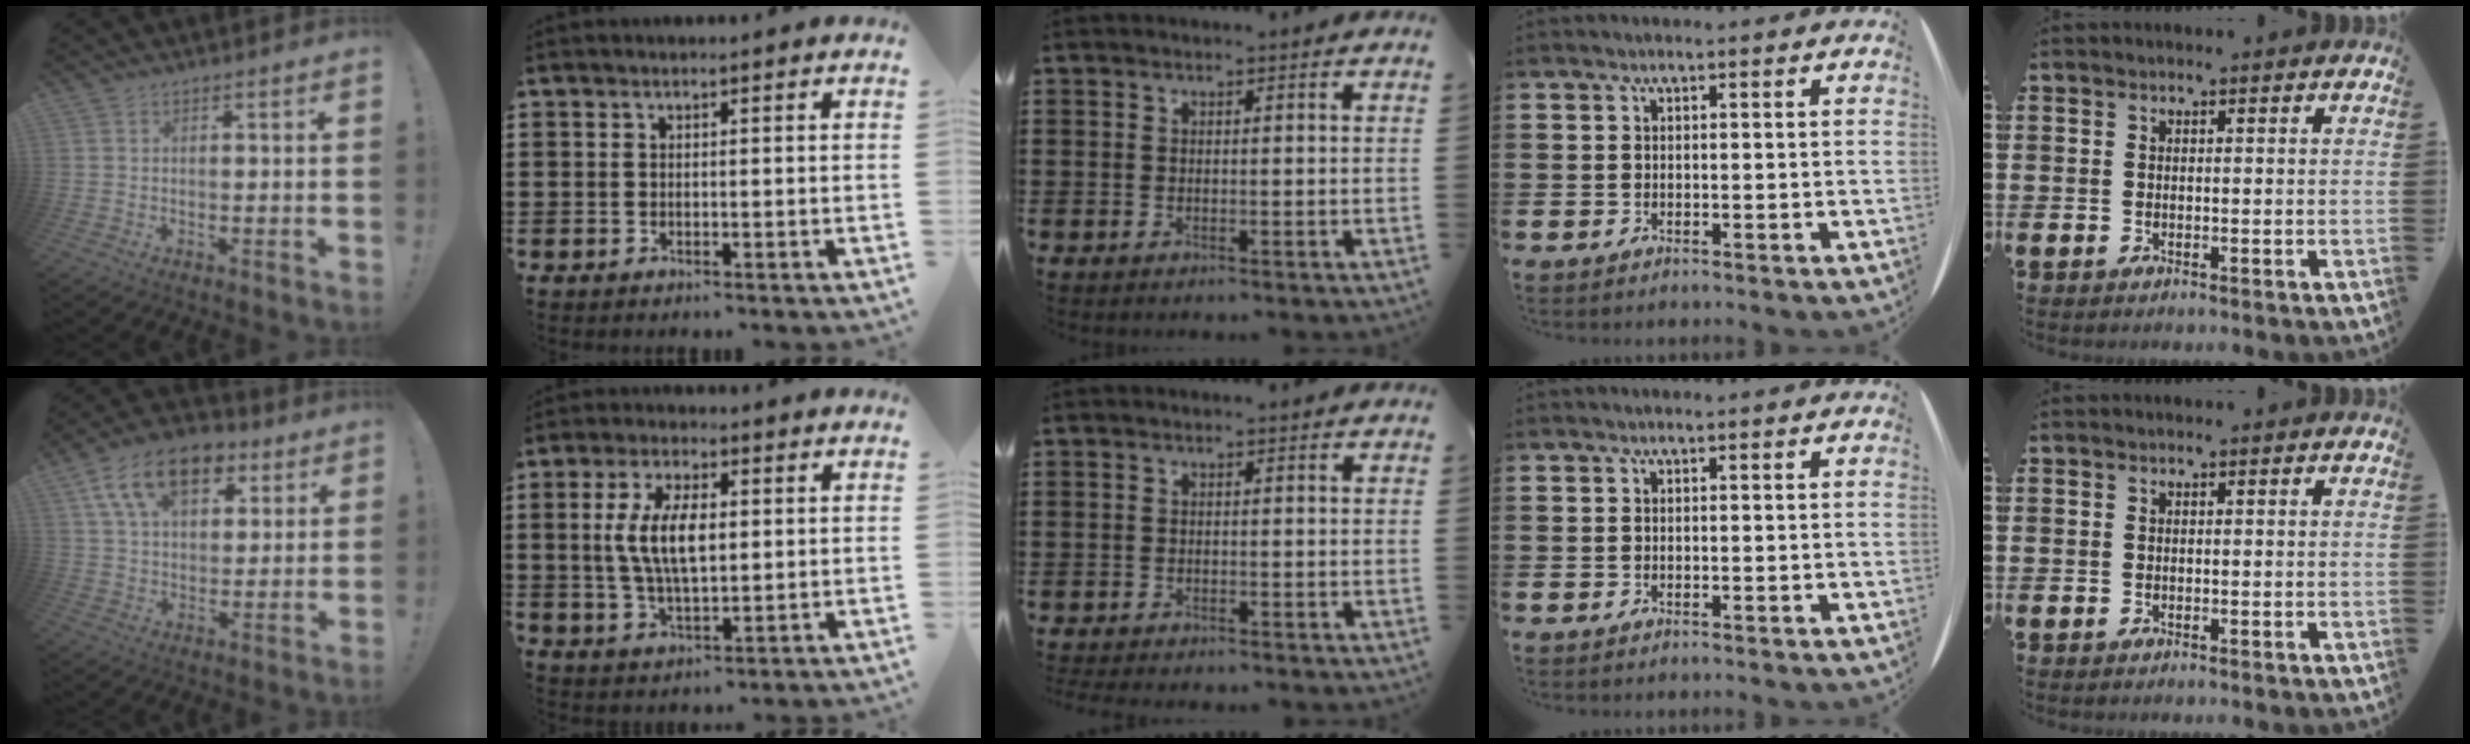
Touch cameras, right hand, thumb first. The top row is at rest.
{"thumb": {"total": 16.6, "force": [8.1, 10.2, 10.4], "torque": [-0.175, -0.026, 0.149]}, "index": {"total": 8.5, "force": [0.8, 3.5, 7.7], "torque": [-0.168, 0.004, 0.008]}, "middle": {"total": 1.3, "force": [-1.3, 0.2, 0.0], "torque": [-0.004, 0.003, -0.028]}}